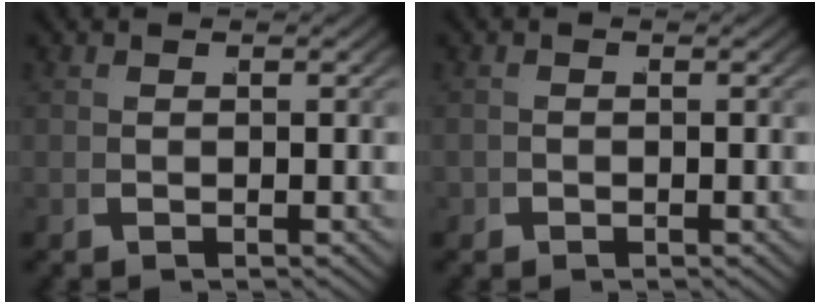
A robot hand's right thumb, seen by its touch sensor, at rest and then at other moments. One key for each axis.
{"total": 0.6, "fx": -0.5, "fy": 0.4, "fz": 0.0, "tx": -0.001, "ty": -0.001, "tz": -0.010}